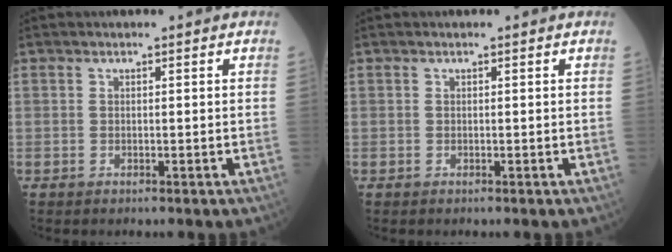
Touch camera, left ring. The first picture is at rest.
{"total": 0.0}